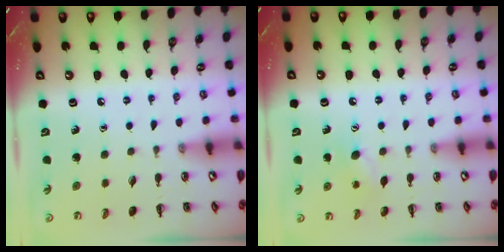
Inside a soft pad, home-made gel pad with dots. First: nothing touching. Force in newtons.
{"total": 7.1, "press": 6.9, "slide": 1.6}